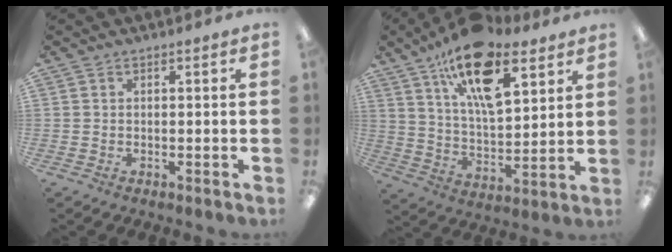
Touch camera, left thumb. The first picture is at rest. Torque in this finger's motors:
{"motor_torque": [0.51, 0.57, 1.91, -0.86, 0.55]}